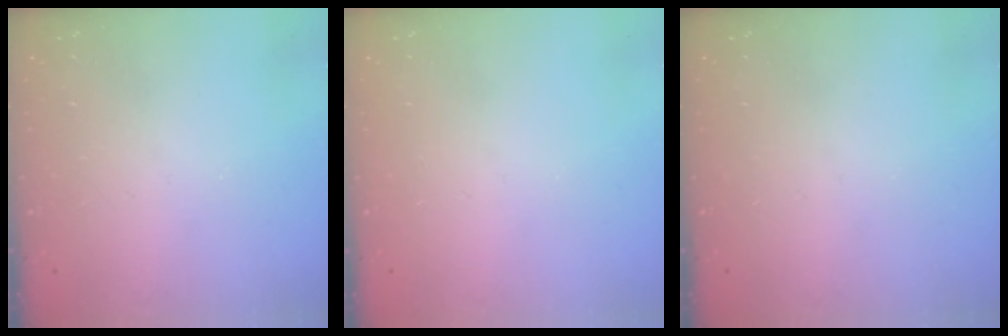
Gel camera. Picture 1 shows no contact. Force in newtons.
{"total": 0.0}
{"total": 0.0}